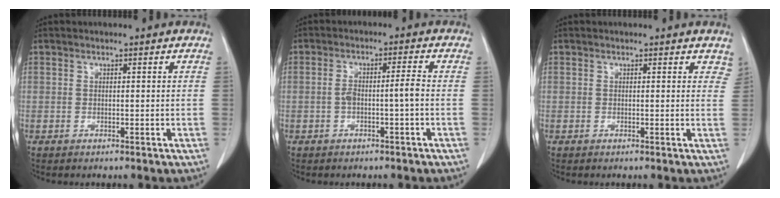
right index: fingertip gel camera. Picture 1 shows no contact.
{"total": 3.4, "force": [-0.8, 0.2, 3.3], "torque": [-0.058, 0.017, -0.007]}
{"total": 2.3, "force": [1.9, 1.0, 0.8], "torque": [0.004, -0.002, 0.005]}